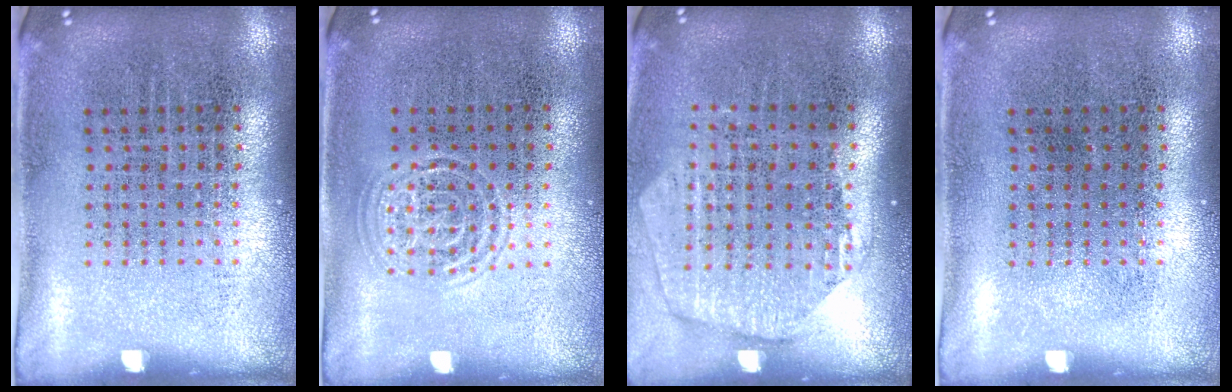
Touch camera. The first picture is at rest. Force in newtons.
{"total": 1.4, "press": 1.4, "slide": 0.1}
{"total": 1.7, "press": 1.5, "slide": 0.8}
{"total": 0.0}